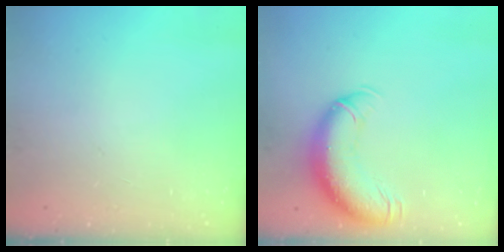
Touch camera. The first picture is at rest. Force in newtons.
{"total": 13.5, "press": 13.1, "slide": 3.5}